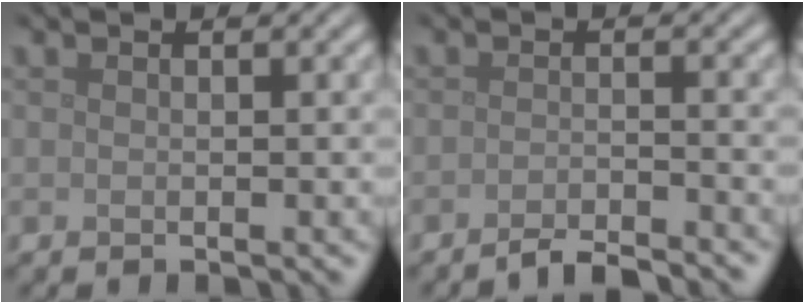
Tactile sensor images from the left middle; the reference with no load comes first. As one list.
[{"total": 2.5, "force": [-2.3, 0.4, 1.1], "torque": [-0.013, 0.000, -0.045]}]